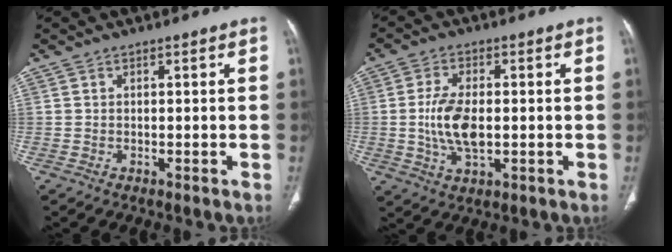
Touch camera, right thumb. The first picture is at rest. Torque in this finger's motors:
{"motor_torque": [1.41, 1.37, 0.57, -0.81, 0.10]}